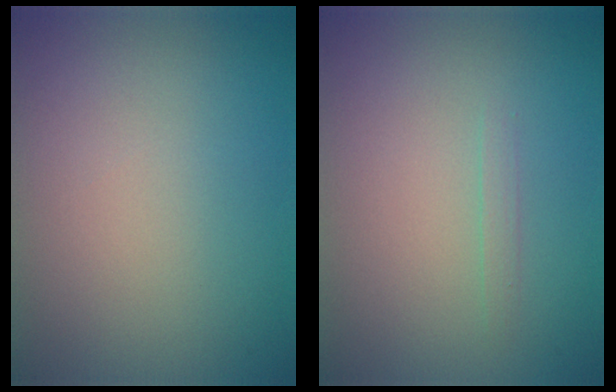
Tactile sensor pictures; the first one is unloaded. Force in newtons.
{"total": 0.6, "press": 0.6, "slide": 0.0}